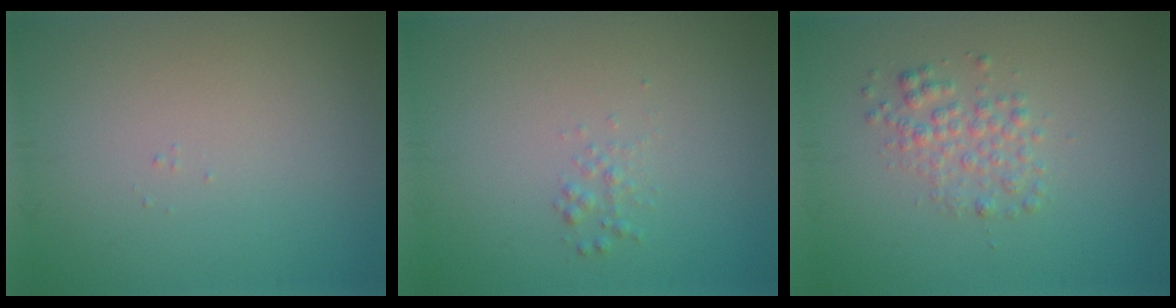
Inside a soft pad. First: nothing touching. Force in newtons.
{"total": 0.9, "press": 0.9, "slide": 0.1}
{"total": 2.2, "press": 2.2, "slide": 0.0}